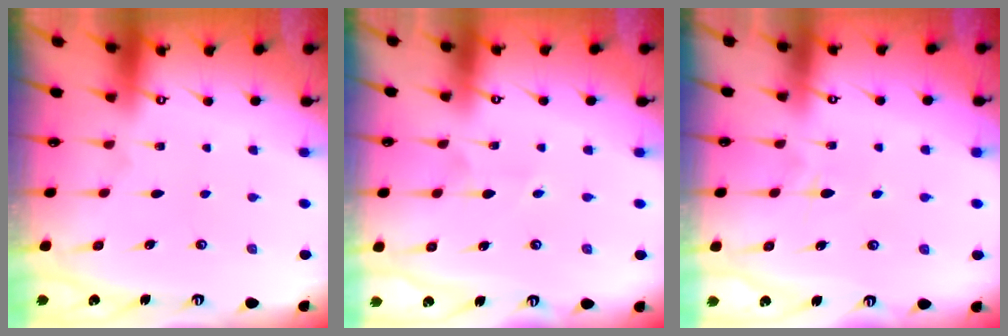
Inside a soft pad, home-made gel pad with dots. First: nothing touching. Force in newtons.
{"total": 4.3, "press": 4.3, "slide": 0.5}
{"total": 4.3, "press": 4.2, "slide": 0.6}